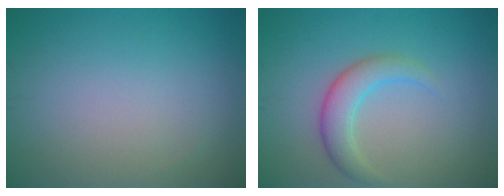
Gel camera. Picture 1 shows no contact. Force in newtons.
{"total": 3.2, "press": 3.2, "slide": 0.1}